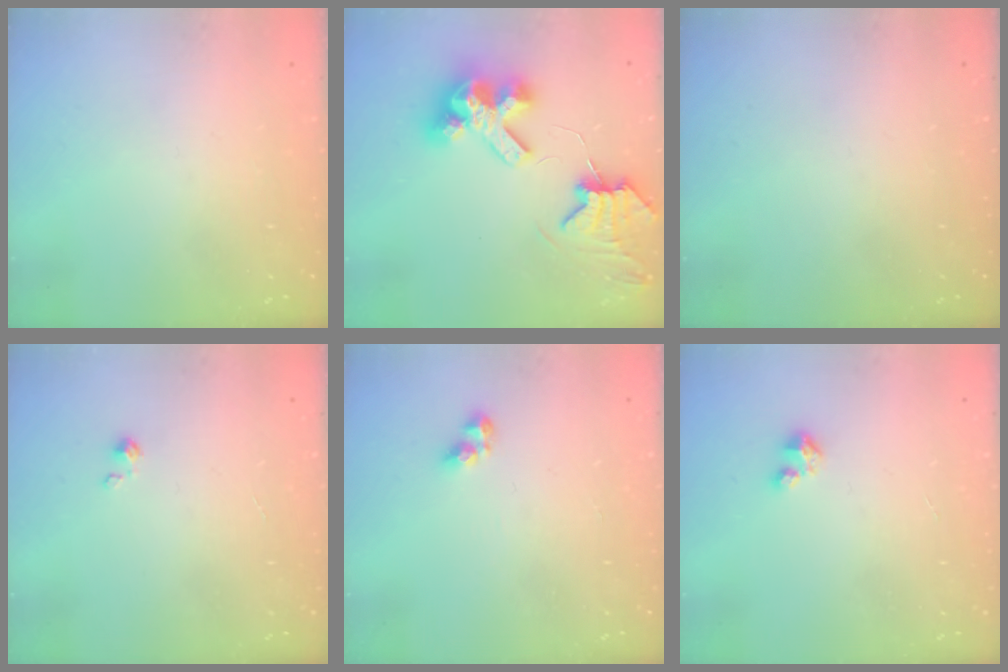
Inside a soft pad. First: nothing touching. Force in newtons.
{"total": 9.1, "press": 9.0, "slide": 1.3}
{"total": 0.0}
{"total": 0.0}
{"total": 5.5, "press": 5.5, "slide": 0.6}
{"total": 1.6, "press": 1.6, "slide": 0.2}